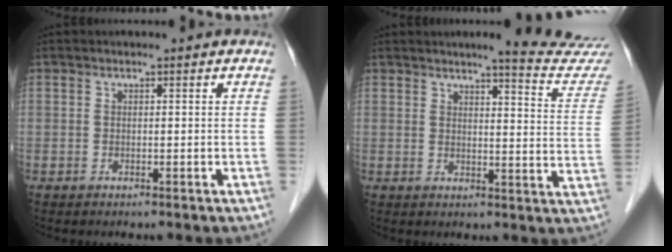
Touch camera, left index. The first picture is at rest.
{"total": 12.6, "force": [12.1, -0.2, 3.5], "torque": [-0.027, -0.075, 0.119]}